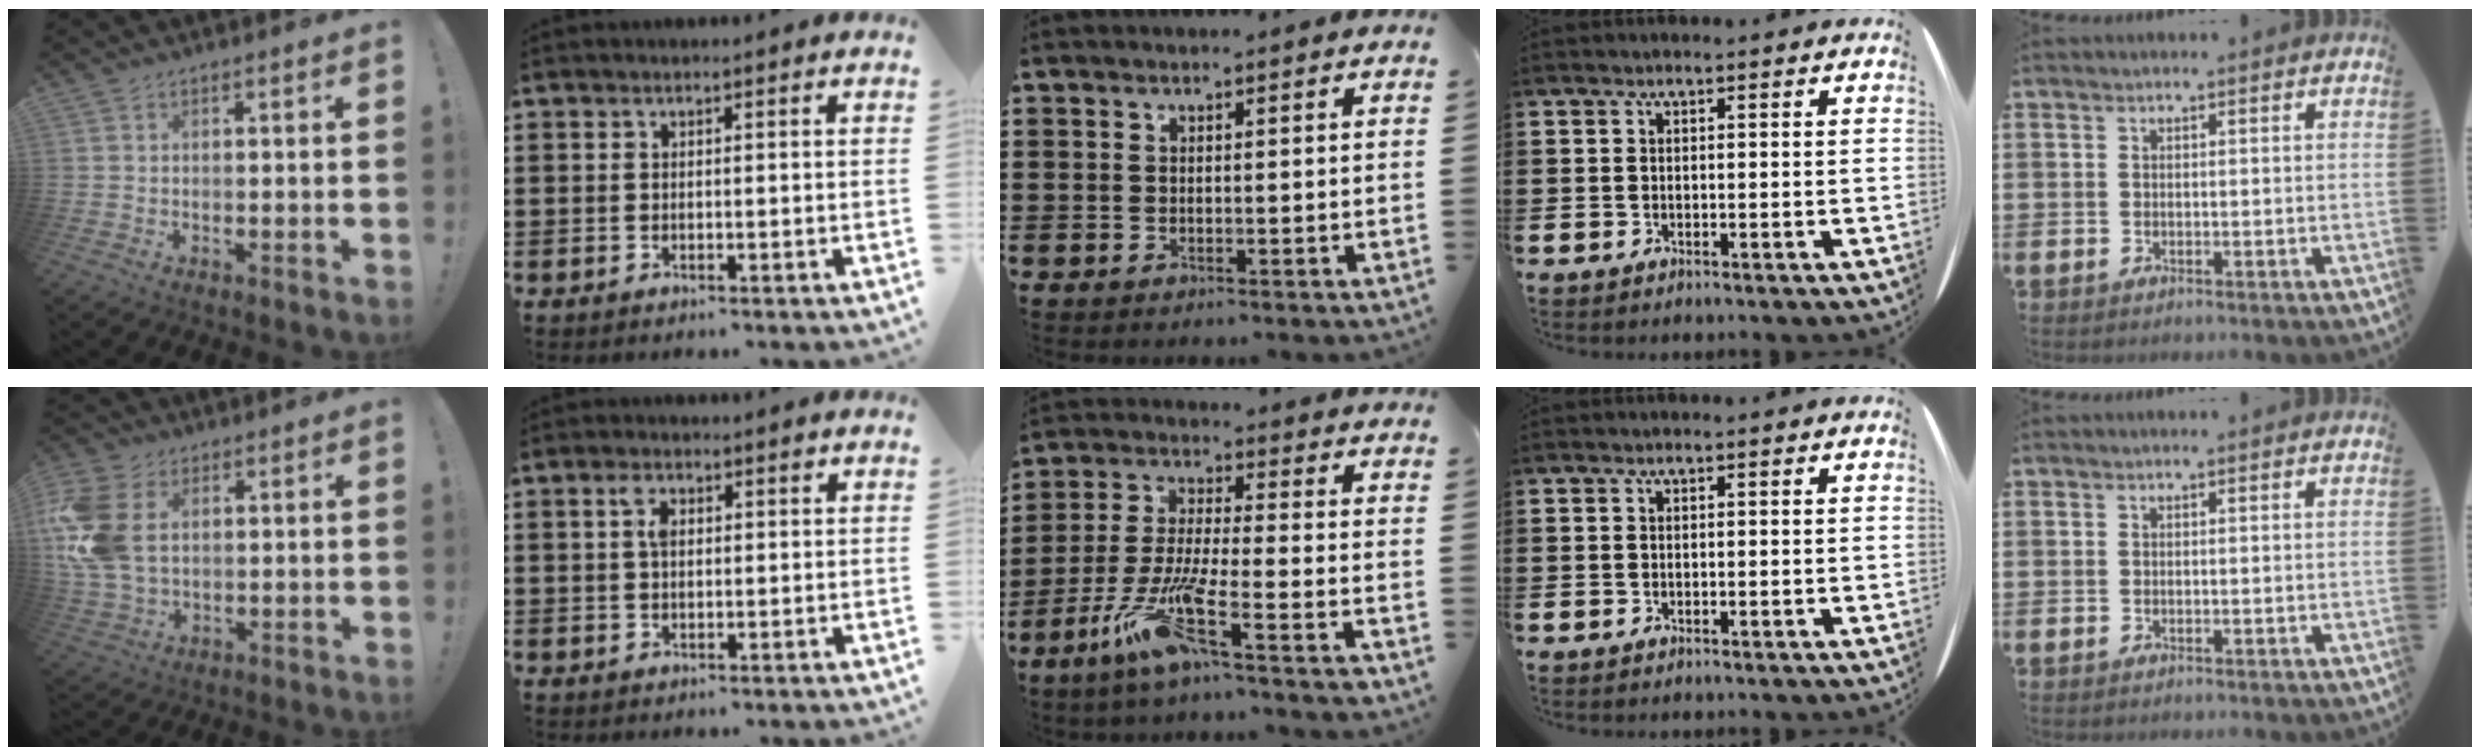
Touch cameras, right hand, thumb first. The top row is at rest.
{"thumb": {"total": 15.5, "force": [3.1, 10.6, 10.9], "torque": [-0.231, -0.008, 0.058]}, "index": {"total": 3.0, "force": [1.0, 1.3, 2.5], "torque": [-0.046, 0.005, 0.014]}, "middle": {"total": 10.1, "force": [-5.8, 1.3, 8.2], "torque": [-0.181, -0.013, -0.115]}}